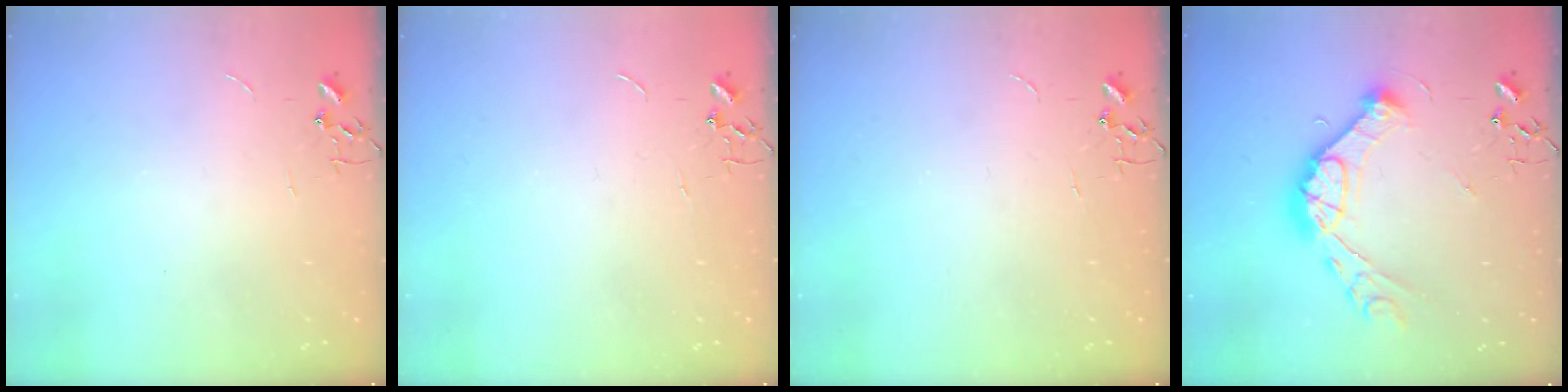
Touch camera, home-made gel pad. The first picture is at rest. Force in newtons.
{"total": 0.0}
{"total": 0.0}
{"total": 15.3, "press": 15.2, "slide": 1.5}